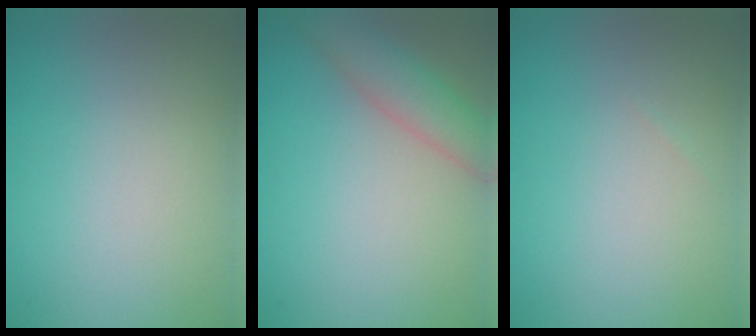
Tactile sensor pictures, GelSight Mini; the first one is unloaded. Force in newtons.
{"total": 4.0, "press": 4.0, "slide": 0.3}
{"total": 0.0}